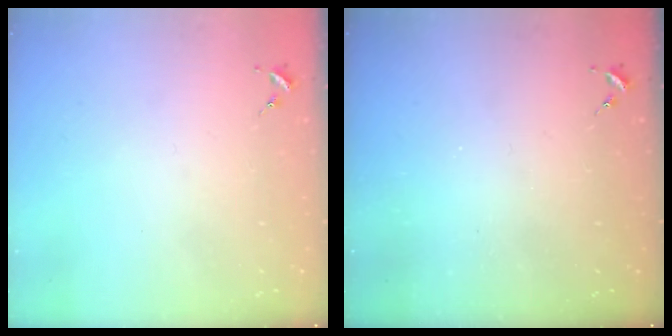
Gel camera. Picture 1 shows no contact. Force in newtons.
{"total": 0.0}